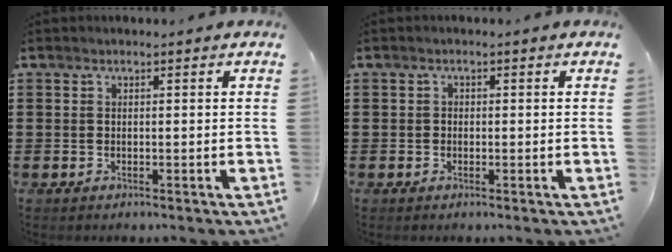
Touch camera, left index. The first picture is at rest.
{"total": 0.8, "force": [-0.3, 0.7, 0.2], "torque": [-0.007, 0.002, -0.007]}